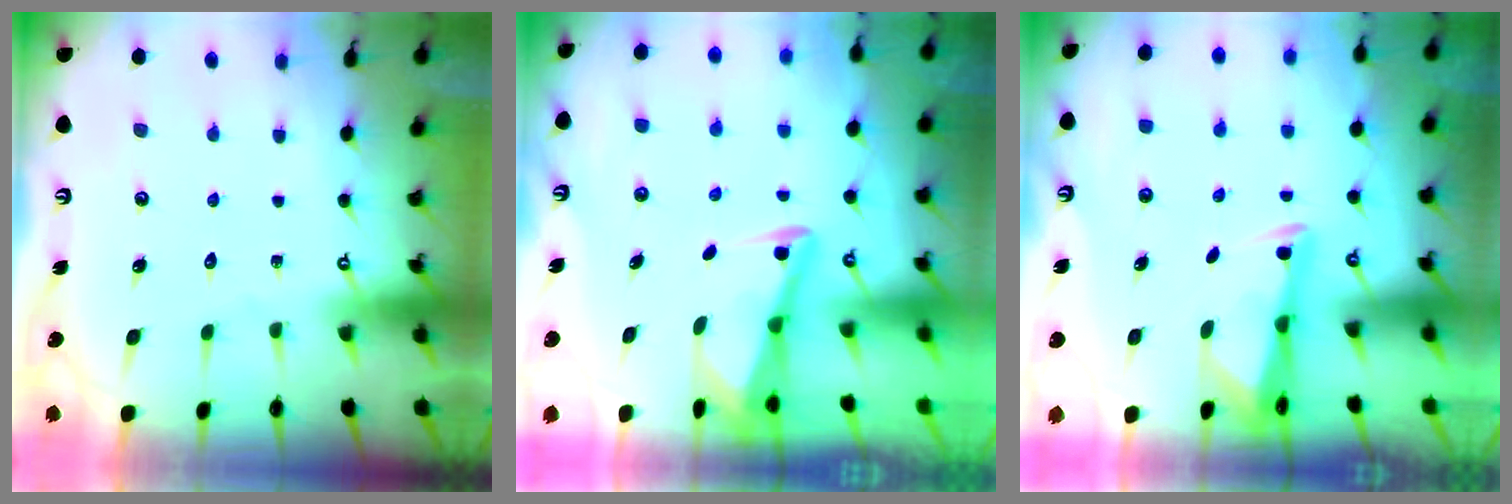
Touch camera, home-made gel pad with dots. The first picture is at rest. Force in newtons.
{"total": 3.0, "press": 3.0, "slide": 0.4}
{"total": 2.7, "press": 2.6, "slide": 0.4}